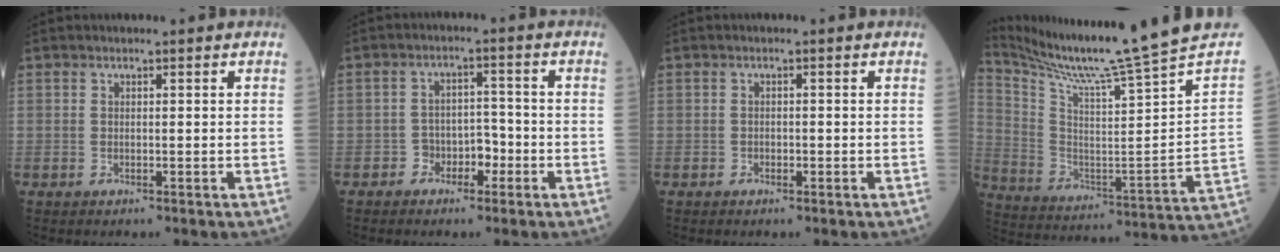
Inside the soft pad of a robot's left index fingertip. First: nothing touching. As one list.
[{"total": 3.8, "force": [-2.1, 2.6, 1.9], "torque": [-0.023, 0.012, -0.037]}, {"total": 0.7, "force": [-0.4, 0.5, 0.4], "torque": [-0.007, 0.001, -0.007]}, {"total": 21.8, "force": [19.1, -3.6, 10.0], "torque": [-0.186, -0.107, 0.293]}]